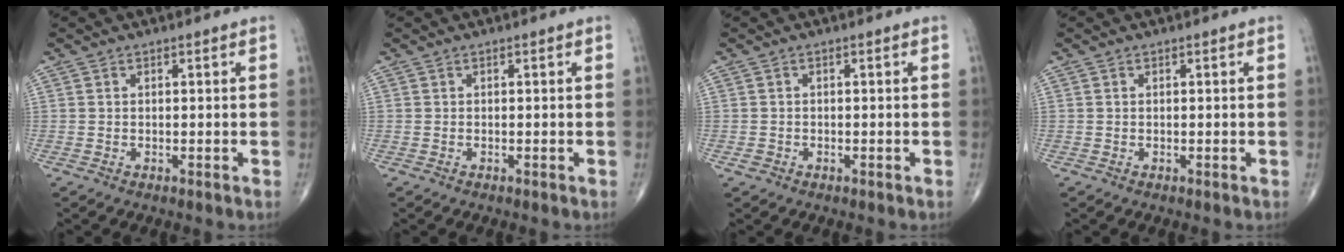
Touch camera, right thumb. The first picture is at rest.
{"total": 0.0}
{"total": 1.0, "force": [-0.5, 0.8, 0.3], "torque": [-0.003, 0.005, -0.008]}
{"total": 0.0}